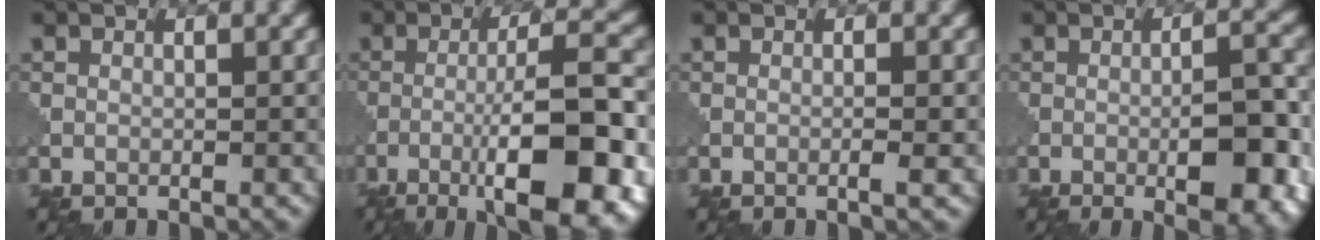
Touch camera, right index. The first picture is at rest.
{"total": 12.1, "force": [-4.8, 2.7, 10.8], "torque": [-0.162, 0.003, -0.073]}
{"total": 1.2, "force": [-0.4, 0.0, 1.2], "torque": [-0.020, 0.000, -0.008]}
{"total": 7.6, "force": [-2.4, 2.1, 6.9], "torque": [-0.096, -0.002, -0.028]}